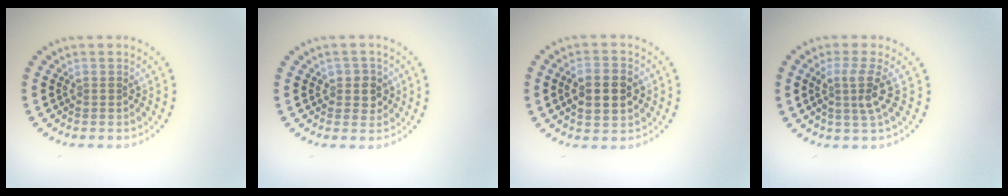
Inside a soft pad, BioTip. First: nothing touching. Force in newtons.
{"total": 2.0, "press": 1.8, "slide": 0.7}
{"total": 4.5, "press": 4.5, "slide": 0.2}
{"total": 2.7, "press": 2.0, "slide": 1.8}